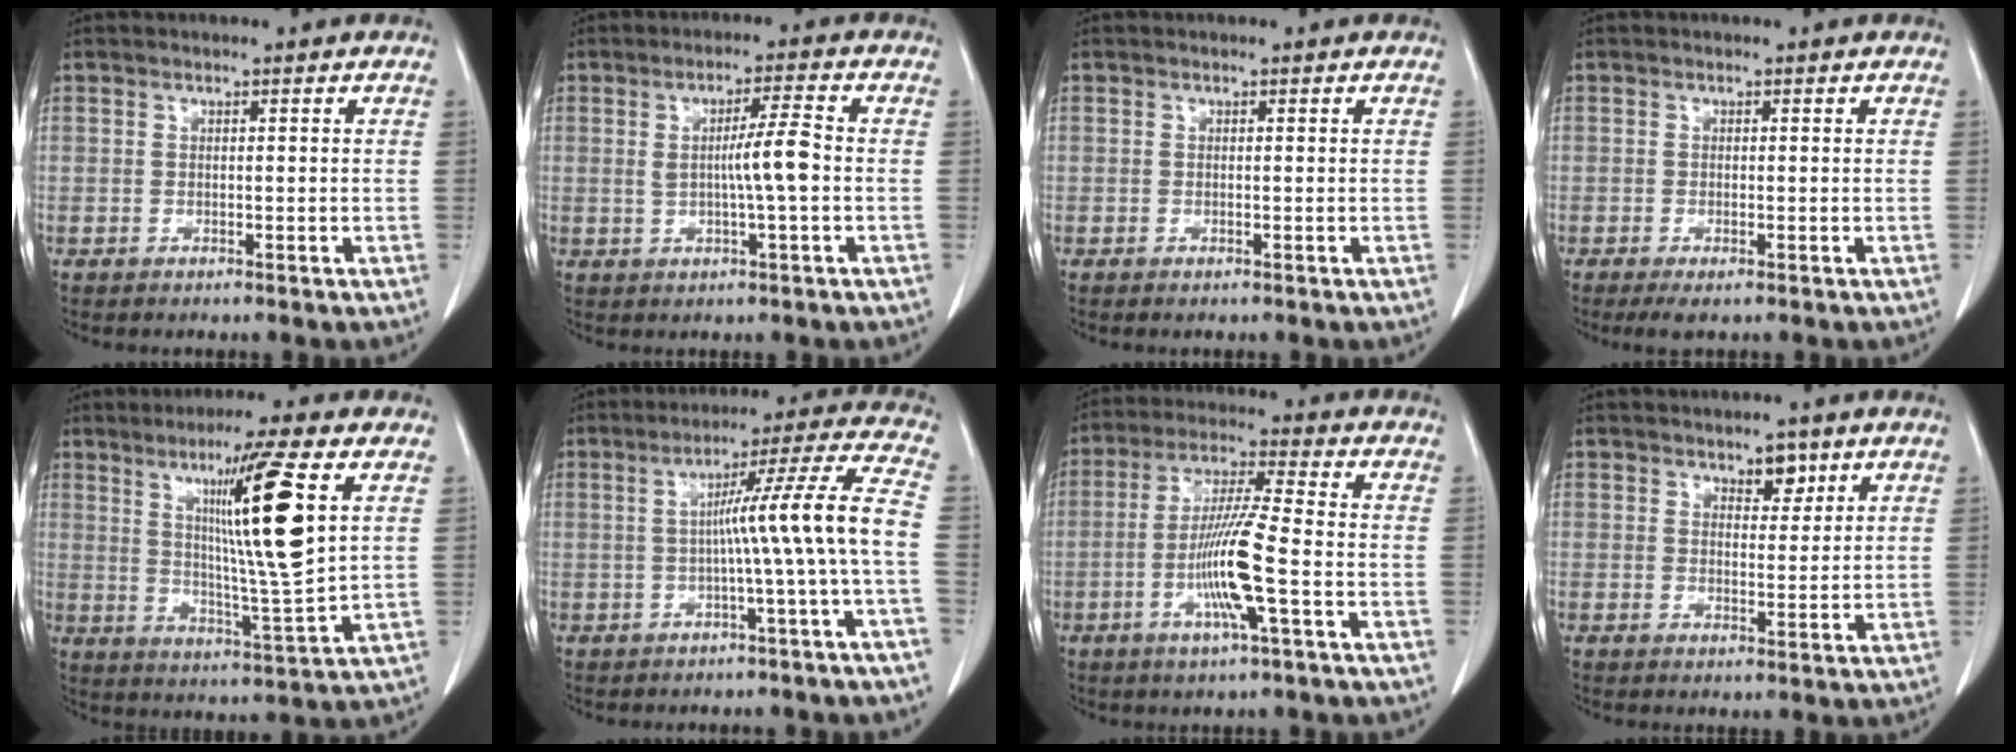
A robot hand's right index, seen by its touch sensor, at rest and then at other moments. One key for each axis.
{"total": 5.5, "fx": -0.1, "fy": -0.1, "fz": 5.5, "tx": -0.087, "ty": 0.003, "tz": 0.001}
{"total": 0.0}
{"total": 2.3, "fx": -1.3, "fy": 0.5, "fz": 1.9, "tx": -0.032, "ty": -0.006, "tz": -0.020}
{"total": 13.5, "fx": 4.6, "fy": -1.1, "fz": 12.6, "tx": -0.209, "ty": -0.013, "tz": 0.081}
{"total": 10.7, "fx": -1.5, "fy": -2.4, "fz": 10.3, "tx": -0.148, "ty": 0.023, "tz": -0.018}
{"total": 10.6, "fx": -2.9, "fy": -0.3, "fz": 10.2, "tx": -0.198, "ty": -0.007, "tz": -0.058}
{"total": 3.2, "fx": 2.0, "fy": 1.6, "fz": 1.8, "tx": -0.022, "ty": 0.000, "tz": 0.033}